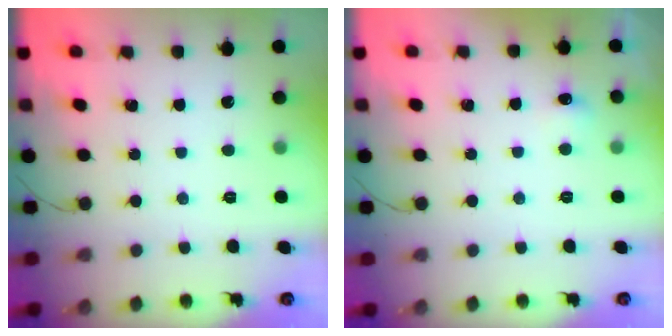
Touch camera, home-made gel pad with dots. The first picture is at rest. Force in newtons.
{"total": 3.7, "press": 3.3, "slide": 1.6}